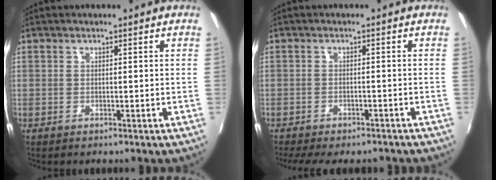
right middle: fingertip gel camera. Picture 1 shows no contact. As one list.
[{"total": 8.5, "force": [-7.1, 2.5, 3.9], "torque": [-0.091, -0.022, -0.106]}]